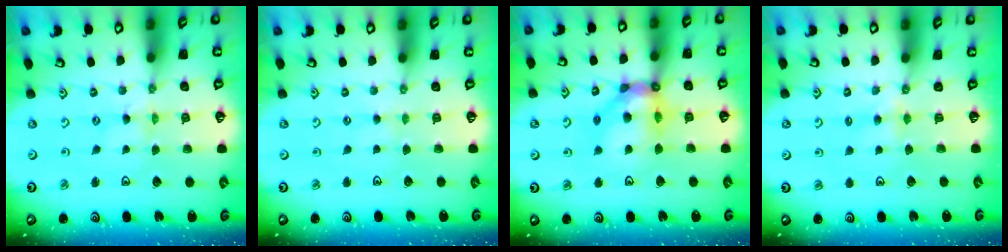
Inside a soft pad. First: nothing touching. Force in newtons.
{"total": 1.9, "press": 1.9, "slide": 0.4}
{"total": 12.7, "press": 12.6, "slide": 1.2}
{"total": 3.3, "press": 3.3, "slide": 0.4}